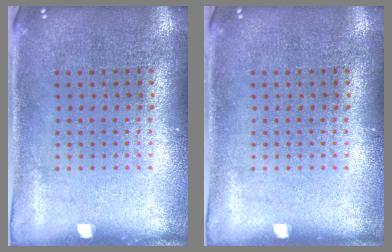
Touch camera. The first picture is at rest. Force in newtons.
{"total": 0.0}